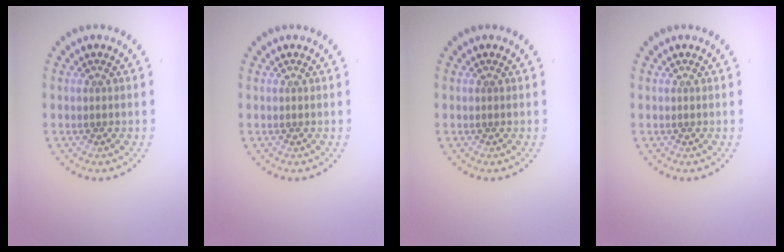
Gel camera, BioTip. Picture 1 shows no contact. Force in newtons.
{"total": 0.0}
{"total": 0.0}
{"total": 0.0}